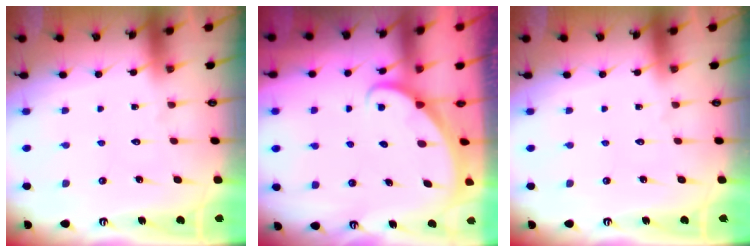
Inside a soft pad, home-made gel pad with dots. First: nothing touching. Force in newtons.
{"total": 1.7, "press": 1.7, "slide": 0.1}
{"total": 0.0}